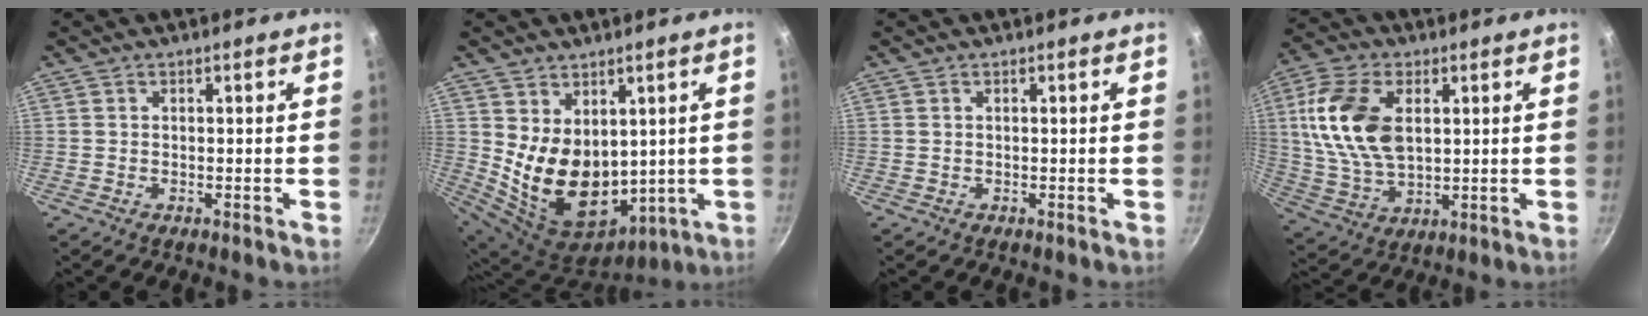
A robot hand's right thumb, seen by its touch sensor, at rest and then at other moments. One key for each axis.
{"total": 15.3, "fx": 2.8, "fy": 11.2, "fz": 10.1, "tx": -0.154, "ty": -0.044, "tz": 0.083}
{"total": 0.0}
{"total": 15.8, "fx": 3.3, "fy": 9.4, "fz": 12.2, "tx": -0.227, "ty": -0.006, "tz": 0.067}